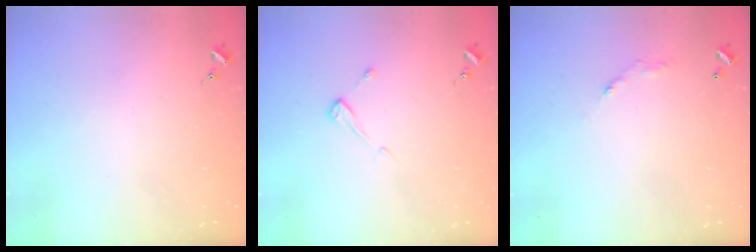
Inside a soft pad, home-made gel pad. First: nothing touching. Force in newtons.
{"total": 3.8, "press": 3.8, "slide": 0.4}
{"total": 5.7, "press": 5.7, "slide": 0.4}